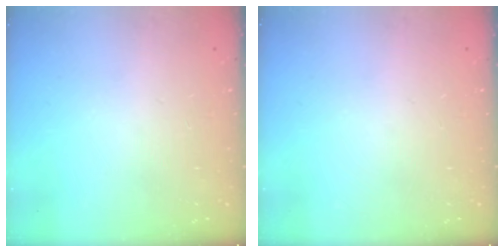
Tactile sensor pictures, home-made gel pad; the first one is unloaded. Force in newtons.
{"total": 0.0}